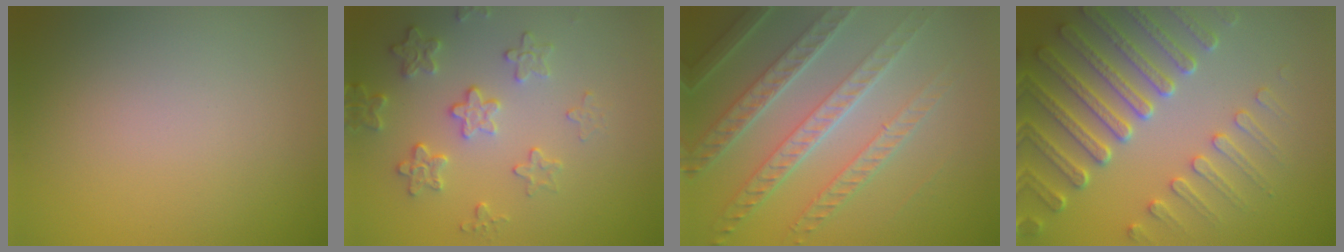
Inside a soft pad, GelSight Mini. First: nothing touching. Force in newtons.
{"total": 3.2, "press": 2.9, "slide": 1.3}
{"total": 7.2, "press": 5.5, "slide": 4.7}
{"total": 6.8, "press": 5.4, "slide": 4.1}